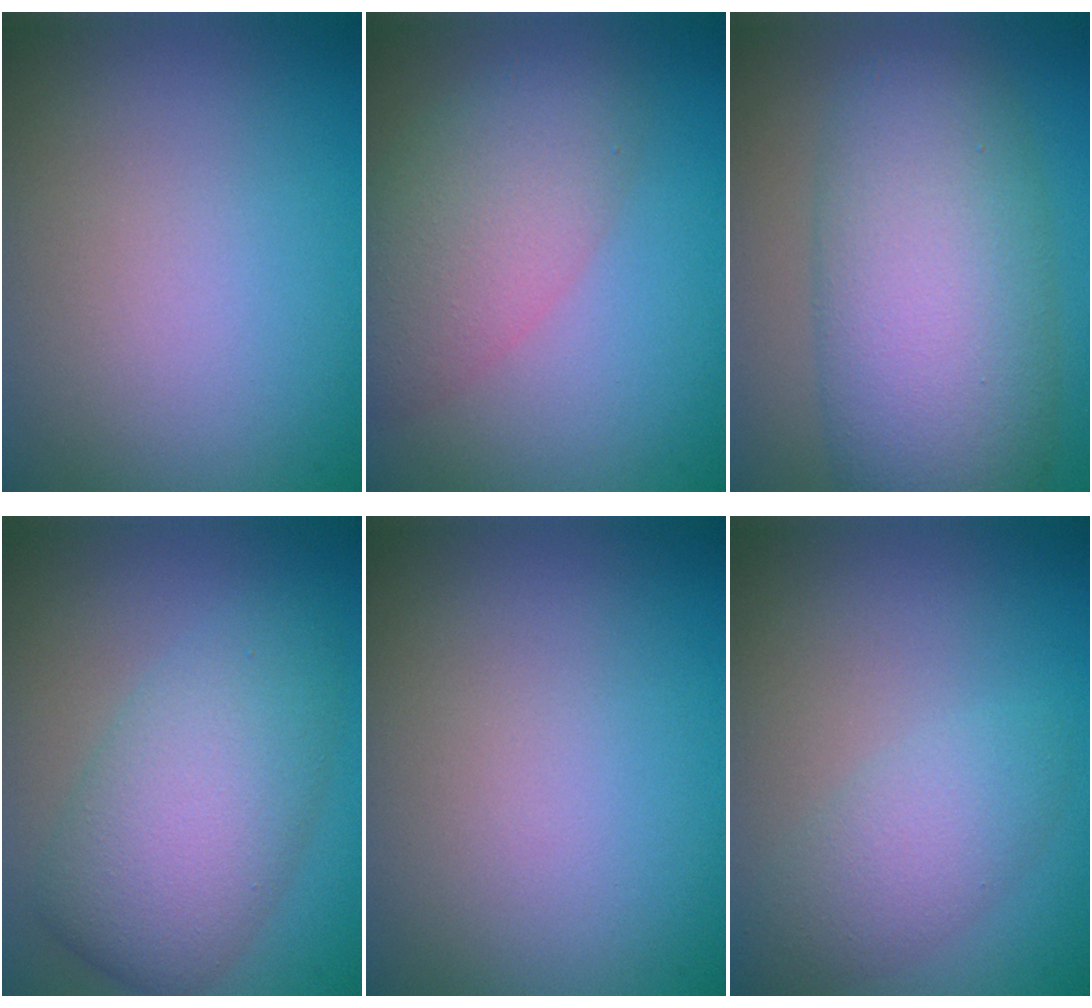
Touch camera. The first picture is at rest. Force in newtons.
{"total": 5.7, "press": 5.7, "slide": 0.3}
{"total": 10.1, "press": 10.1, "slide": 0.3}
{"total": 6.8, "press": 6.8, "slide": 0.2}
{"total": 0.0}
{"total": 2.9, "press": 2.9, "slide": 0.2}